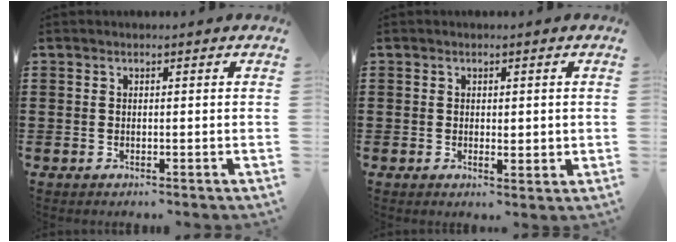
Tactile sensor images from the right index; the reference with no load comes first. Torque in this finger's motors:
{"motor_torque": [-0.31, 0.36, 0.09, -0.01]}